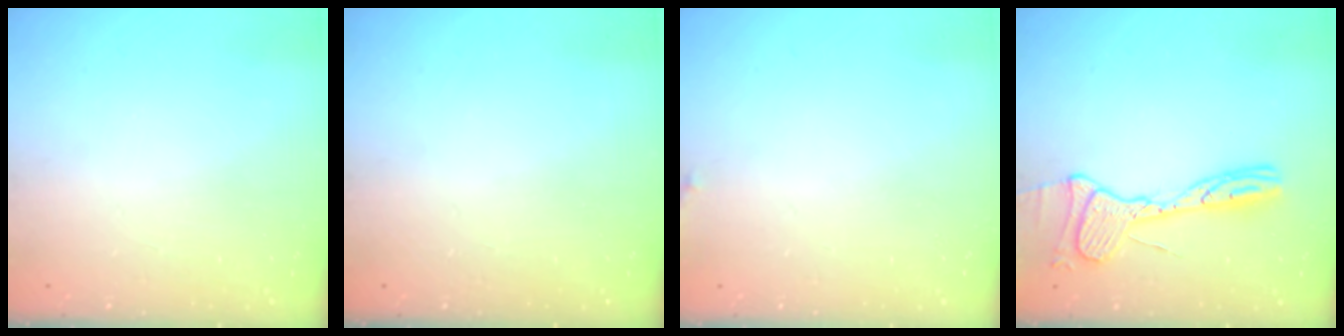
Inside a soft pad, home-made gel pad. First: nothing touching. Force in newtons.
{"total": 0.0}
{"total": 5.6, "press": 5.3, "slide": 1.7}
{"total": 15.7, "press": 15.6, "slide": 1.4}